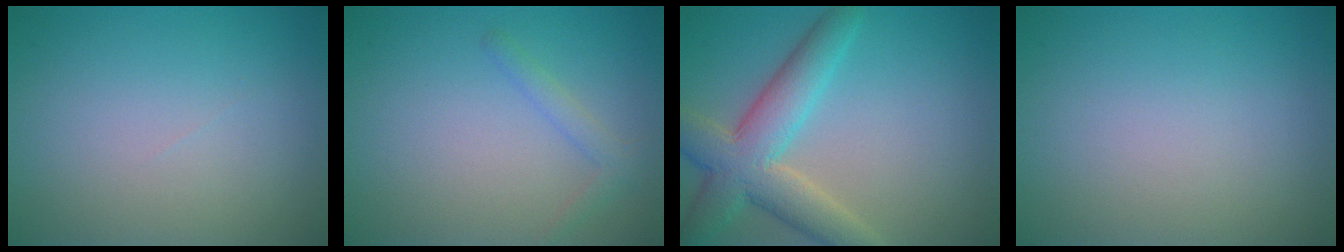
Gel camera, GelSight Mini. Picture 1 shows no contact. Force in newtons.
{"total": 1.4, "press": 1.4, "slide": 0.1}
{"total": 6.6, "press": 6.6, "slide": 0.3}
{"total": 0.0}